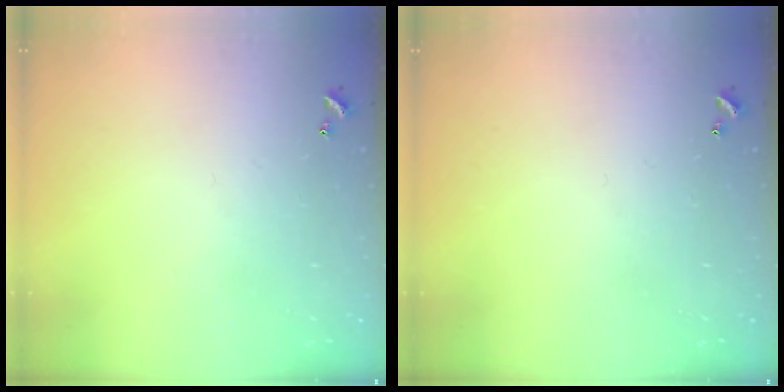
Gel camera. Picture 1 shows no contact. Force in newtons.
{"total": 0.0}